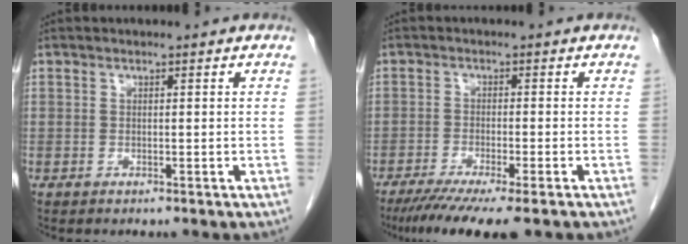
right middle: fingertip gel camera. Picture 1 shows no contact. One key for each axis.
{"total": 9.1, "fx": -6.8, "fy": 0.5, "fz": 6.1, "tx": -0.089, "ty": -0.020, "tz": -0.106}